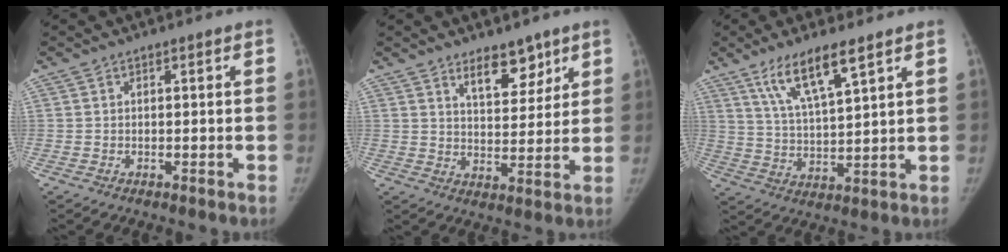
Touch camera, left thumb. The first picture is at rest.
{"total": 7.6, "force": [5.3, 3.7, 4.1], "torque": [-0.027, -0.038, 0.085]}
{"total": 10.3, "force": [6.5, 2.0, 7.7], "torque": [-0.139, -0.030, 0.129]}